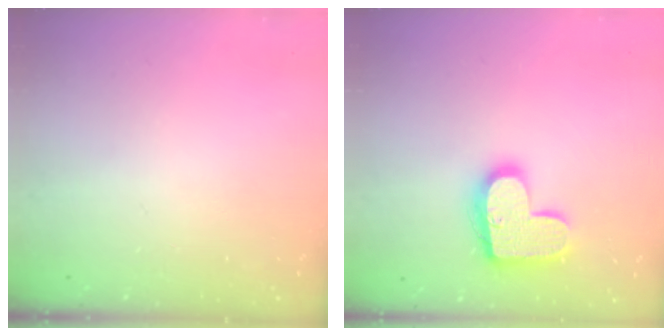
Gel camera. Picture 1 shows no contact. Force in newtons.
{"total": 17.1, "press": 17.1, "slide": 1.0}